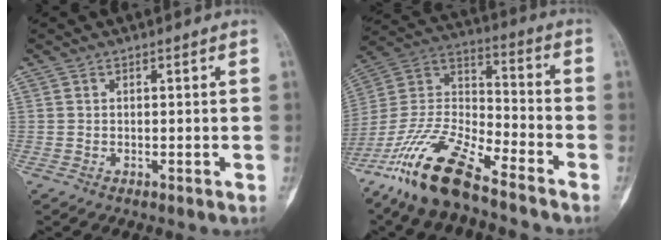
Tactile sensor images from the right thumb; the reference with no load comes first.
{"total": 18.7, "force": [-13.6, 5.2, 11.6], "torque": [-0.240, 0.061, -0.260]}